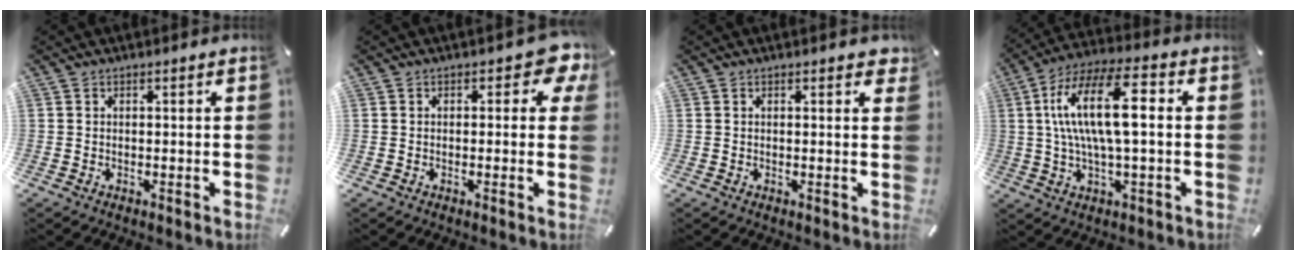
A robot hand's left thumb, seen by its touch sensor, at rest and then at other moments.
{"total": 5.3, "force": [1.7, 3.1, 3.9], "torque": [-0.038, -0.005, 0.024]}
{"total": 1.1, "force": [0.7, 0.6, 0.7], "torque": [0.001, -0.001, 0.008]}
{"total": 17.1, "force": [2.1, 6.3, 15.8], "torque": [-0.321, 0.003, 0.029]}